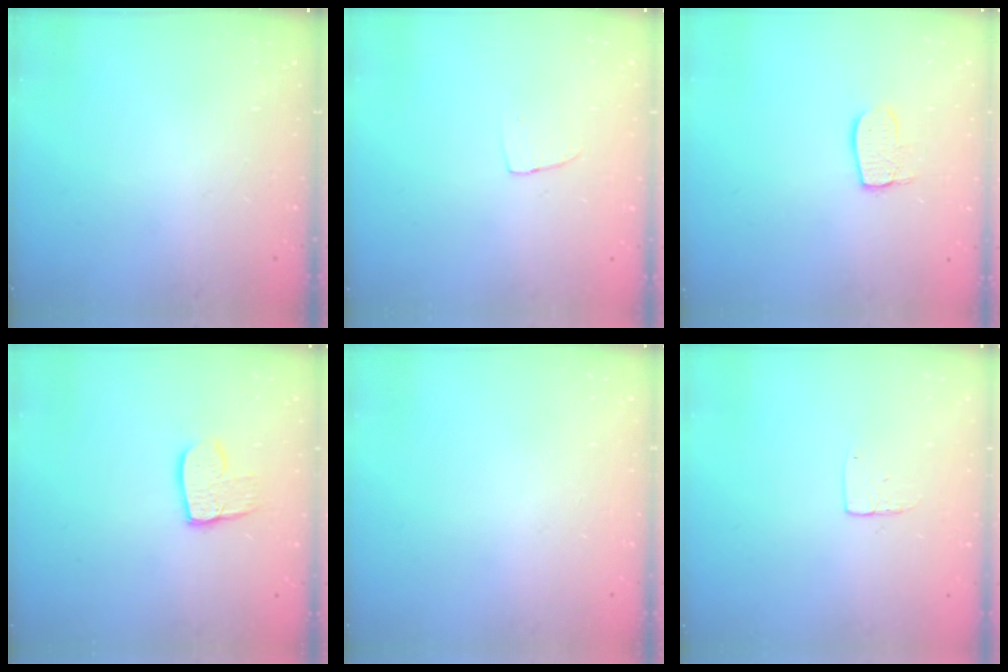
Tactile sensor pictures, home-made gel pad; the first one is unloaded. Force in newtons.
{"total": 2.9, "press": 2.9, "slide": 0.1}
{"total": 7.6, "press": 7.6, "slide": 0.2}
{"total": 9.5, "press": 9.4, "slide": 0.8}
{"total": 0.0}
{"total": 3.6, "press": 3.6, "slide": 0.3}